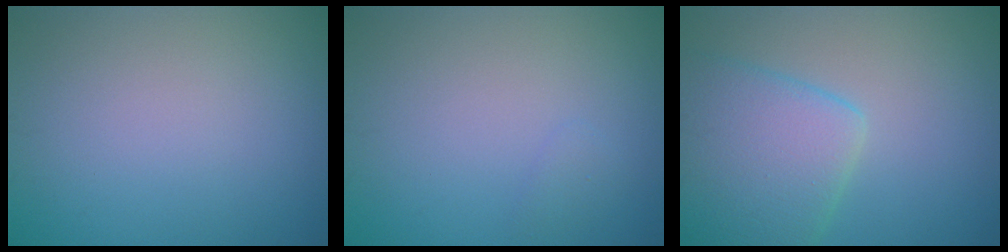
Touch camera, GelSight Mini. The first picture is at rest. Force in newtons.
{"total": 0.7, "press": 0.7, "slide": 0.0}
{"total": 6.5, "press": 6.5, "slide": 0.6}